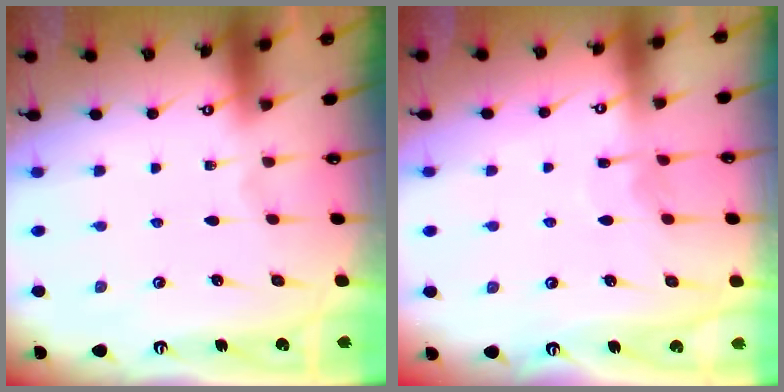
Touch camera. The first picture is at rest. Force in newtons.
{"total": 6.5, "press": 6.5, "slide": 0.6}